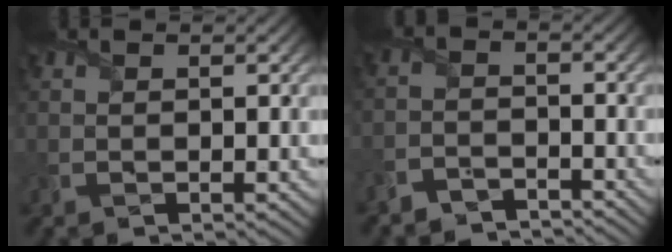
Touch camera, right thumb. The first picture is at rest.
{"total": 3.7, "force": [-3.7, 0.5, 0.3], "torque": [-0.004, -0.001, -0.081]}